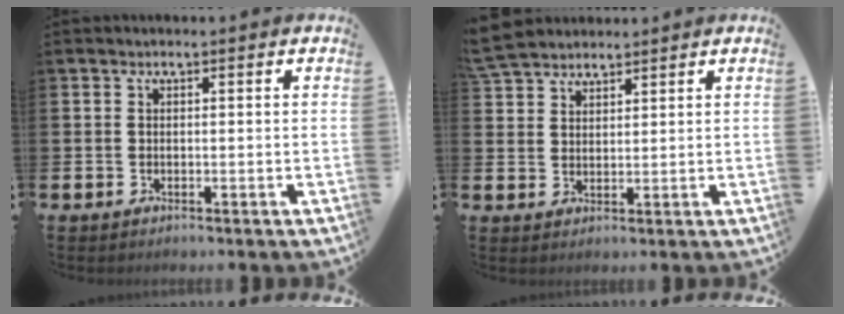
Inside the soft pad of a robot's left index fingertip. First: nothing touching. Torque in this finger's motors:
{"motor_torque": [0.54, -0.82, 0.50, 0.21]}